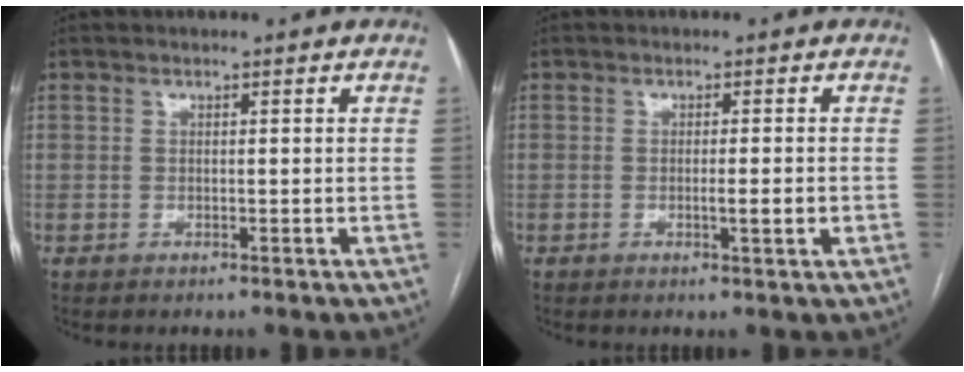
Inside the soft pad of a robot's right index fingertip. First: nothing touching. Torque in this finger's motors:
{"motor_torque": [0.44, 0.04, 0.18, 0.03]}